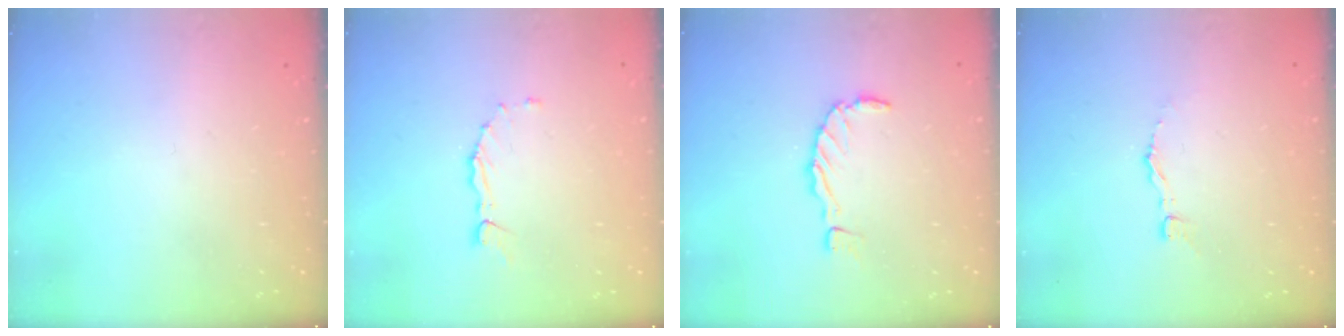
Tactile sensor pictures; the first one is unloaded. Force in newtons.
{"total": 2.2, "press": 2.2, "slide": 0.3}
{"total": 1.2, "press": 1.2, "slide": 0.2}
{"total": 3.3, "press": 3.3, "slide": 0.2}